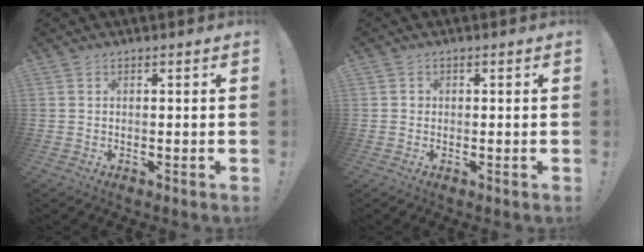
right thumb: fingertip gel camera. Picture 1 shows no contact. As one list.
[{"total": 1.0, "force": [-0.2, 0.9, 0.3], "torque": [0.000, 0.002, -0.005]}]